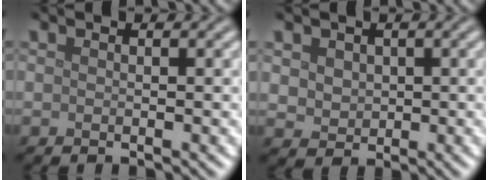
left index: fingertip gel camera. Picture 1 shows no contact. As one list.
[{"total": 2.8, "force": [1.0, 2.2, 1.3], "torque": [-0.034, 0.003, 0.024]}]